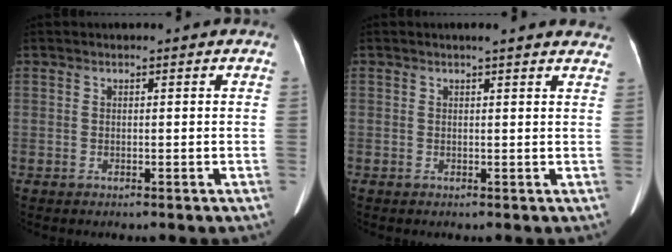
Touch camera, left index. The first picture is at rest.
{"total": 8.5, "force": [7.6, 2.5, 2.8], "torque": [-0.014, 0.015, 0.066]}